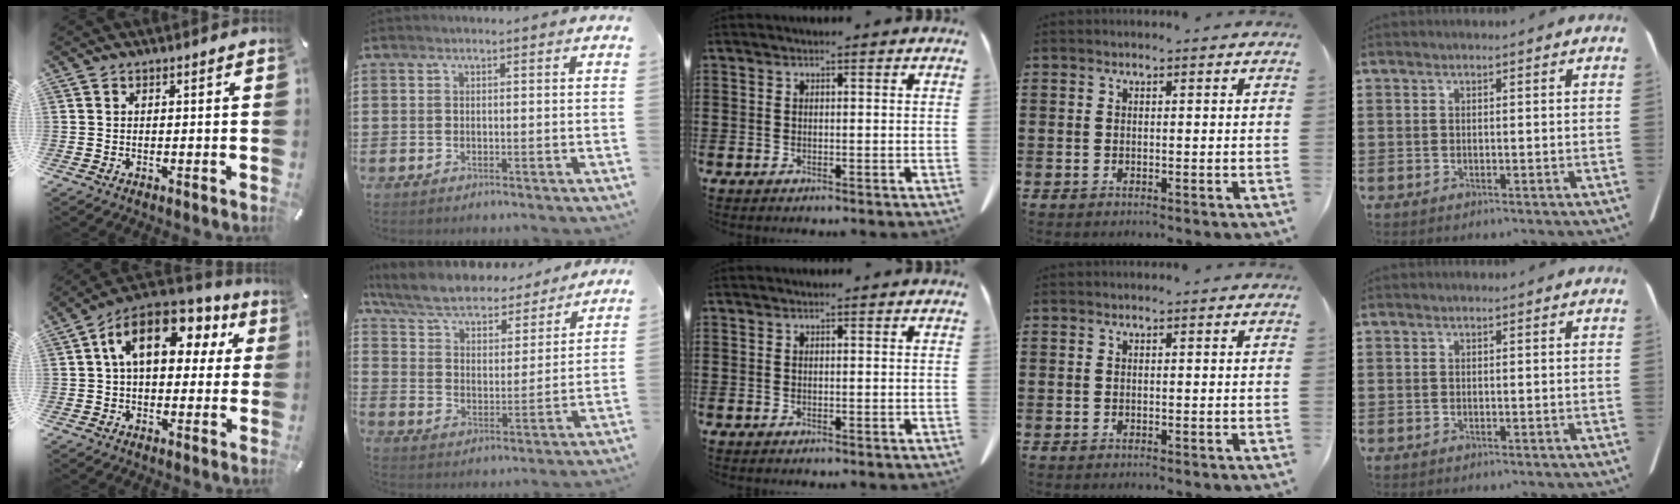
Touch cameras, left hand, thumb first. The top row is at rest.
{"thumb": {"total": 15.6, "force": [5.5, 9.2, 11.4], "torque": [-0.188, -0.008, 0.094]}, "index": {"total": 7.2, "force": [6.6, 1.3, 2.5], "torque": [-0.079, -0.041, 0.113]}}